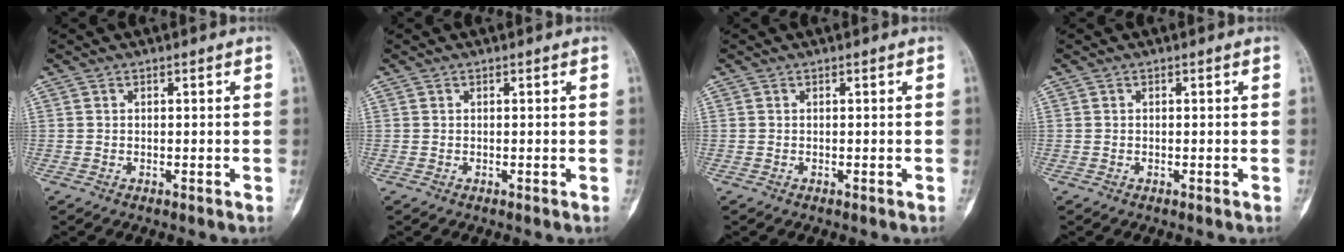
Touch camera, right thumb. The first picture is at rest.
{"total": 0.0}
{"total": 0.0}
{"total": 0.0}